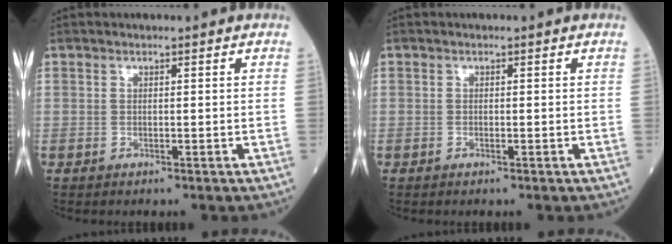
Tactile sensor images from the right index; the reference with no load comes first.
{"total": 0.0}